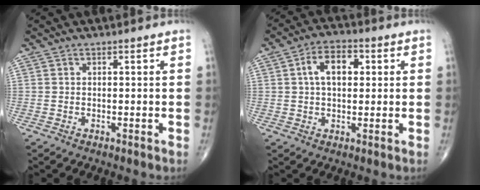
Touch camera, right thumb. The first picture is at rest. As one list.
[{"total": 7.9, "force": [1.7, 4.7, 6.1], "torque": [-0.093, 0.014, 0.023]}]